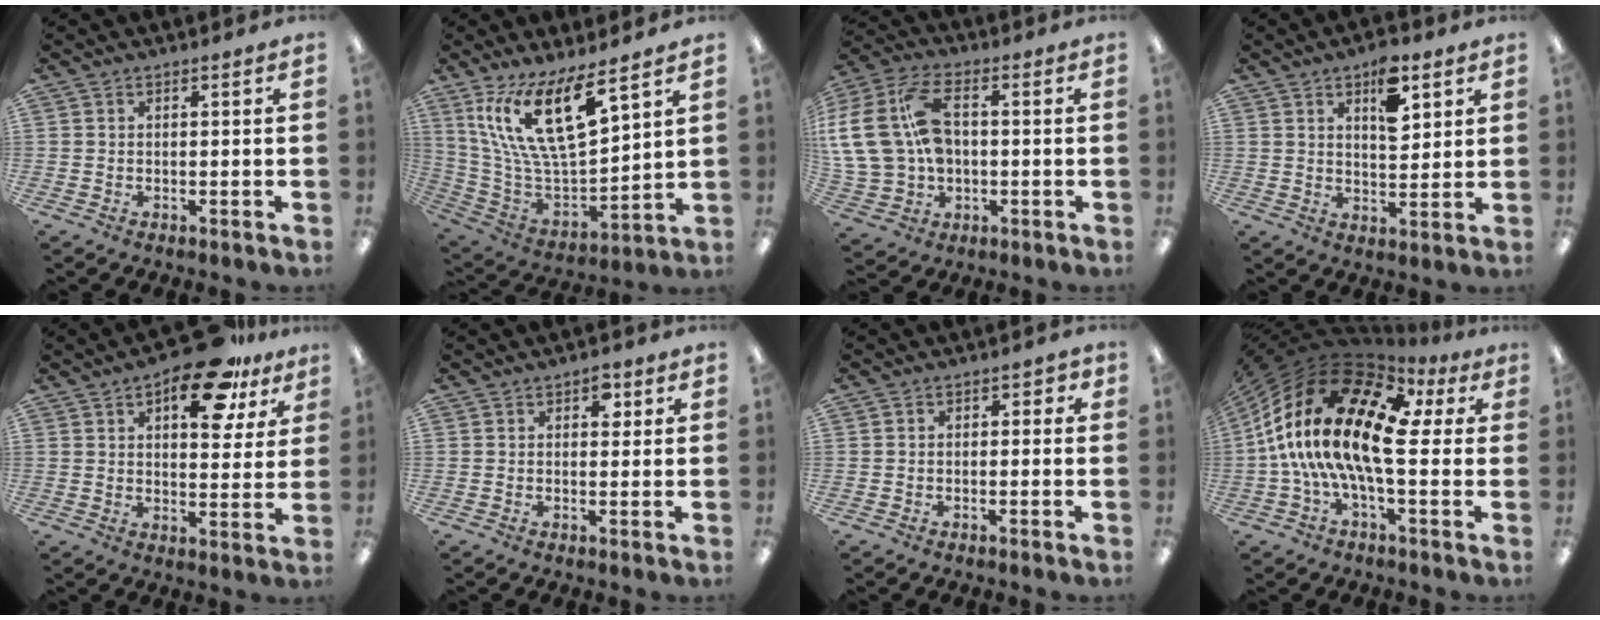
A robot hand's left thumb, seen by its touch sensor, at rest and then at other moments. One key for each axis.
{"total": 19.5, "fx": 11.0, "fy": 6.8, "fz": 14.5, "tx": -0.306, "ty": -0.062, "tz": 0.189}
{"total": 18.8, "fx": 2.5, "fy": 13.5, "fz": 12.9, "tx": -0.294, "ty": 0.002, "tz": 0.046}
{"total": 9.5, "fx": 5.0, "fy": 4.7, "fz": 6.6, "tx": -0.083, "ty": -0.022, "tz": 0.080}
{"total": 15.6, "fx": 8.5, "fy": 7.3, "fz": 10.9, "tx": -0.135, "ty": -0.032, "tz": 0.135}
{"total": 3.6, "fx": 1.0, "fy": 2.2, "fz": 2.6, "tx": -0.022, "ty": -0.005, "tz": 0.010}
{"total": 2.4, "fx": -1.7, "fy": 1.4, "fz": 1.0, "tx": -0.014, "ty": 0.013, "tz": -0.033}
{"total": 20.8, "fx": 1.1, "fy": 9.9, "fz": 18.3, "tx": -0.400, "ty": -0.021, "tz": 0.020}